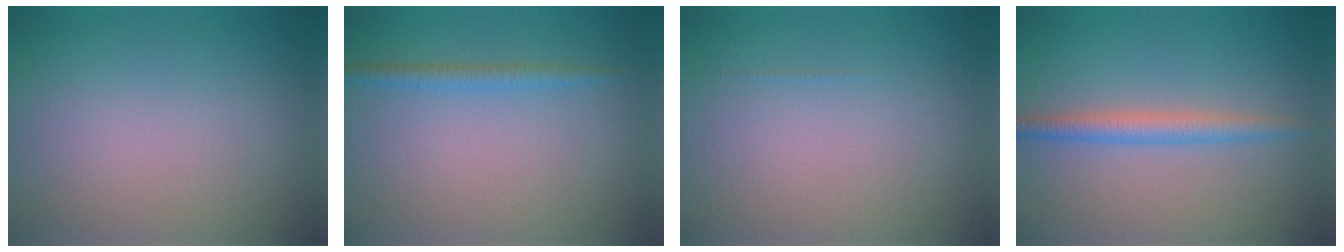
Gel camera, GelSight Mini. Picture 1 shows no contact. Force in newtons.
{"total": 1.6, "press": 1.6, "slide": 0.0}
{"total": 0.0}
{"total": 2.5, "press": 2.5, "slide": 0.1}